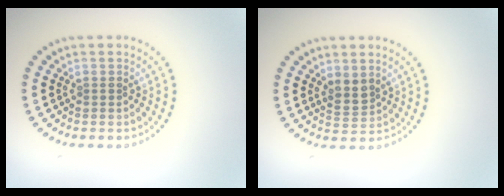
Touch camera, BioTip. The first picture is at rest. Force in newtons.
{"total": 1.9, "press": 1.6, "slide": 1.0}